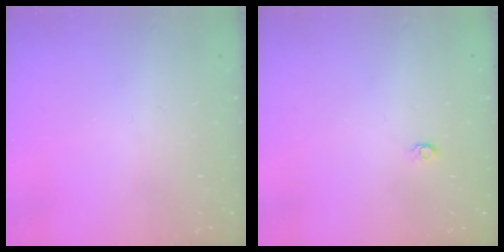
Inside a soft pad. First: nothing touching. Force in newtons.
{"total": 4.0, "press": 4.0, "slide": 0.4}